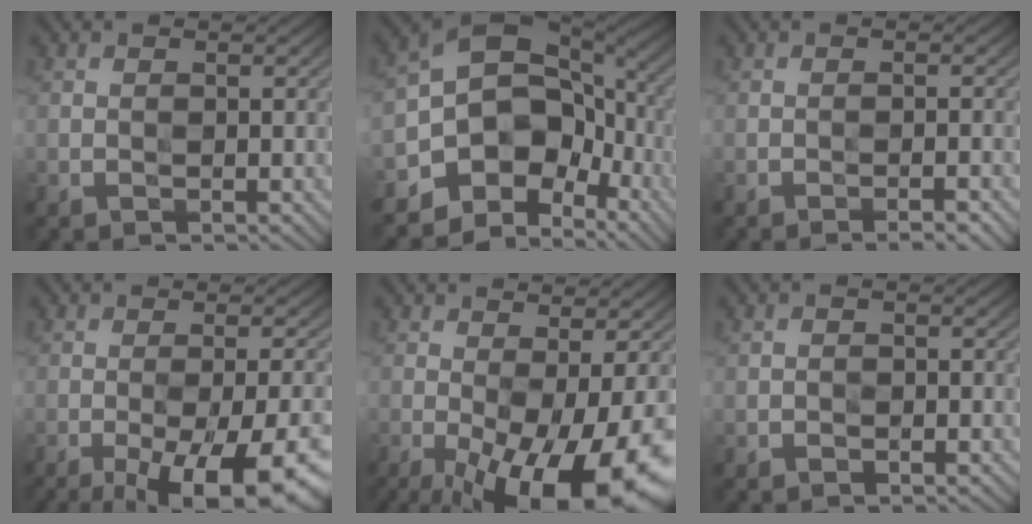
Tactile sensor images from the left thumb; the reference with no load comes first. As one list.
[{"total": 12.8, "force": [-4.0, 9.6, 7.5], "torque": [-0.141, -0.020, -0.073]}, {"total": 2.1, "force": [-1.5, 0.2, 1.5], "torque": [-0.021, 0.008, -0.026]}, {"total": 15.0, "force": [-8.1, 4.4, 11.9], "torque": [-0.162, -0.006, -0.112]}, {"total": 15.9, "force": [-6.4, 5.3, 13.6], "torque": [-0.232, -0.025, -0.082]}, {"total": 0.8, "force": [-0.7, 0.4, 0.2], "torque": [-0.001, 0.000, -0.014]}]